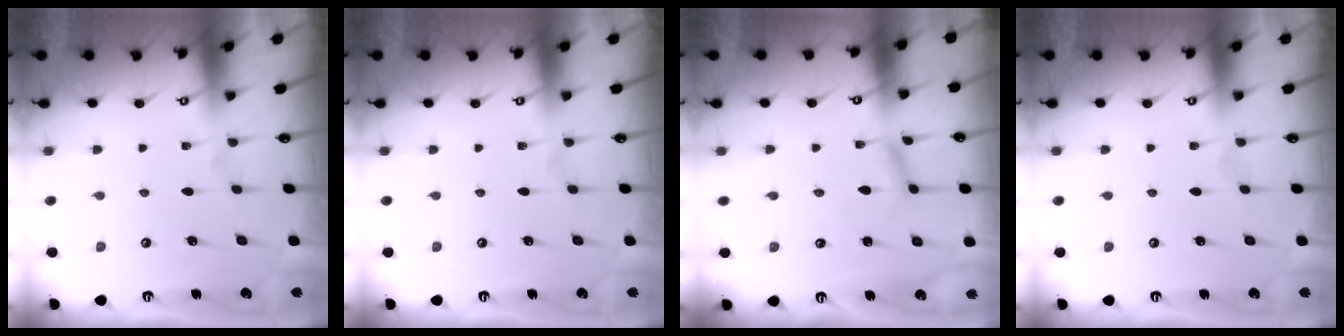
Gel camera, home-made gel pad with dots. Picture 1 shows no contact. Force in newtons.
{"total": 0.0}
{"total": 2.3, "press": 2.3, "slide": 0.2}
{"total": 0.0}